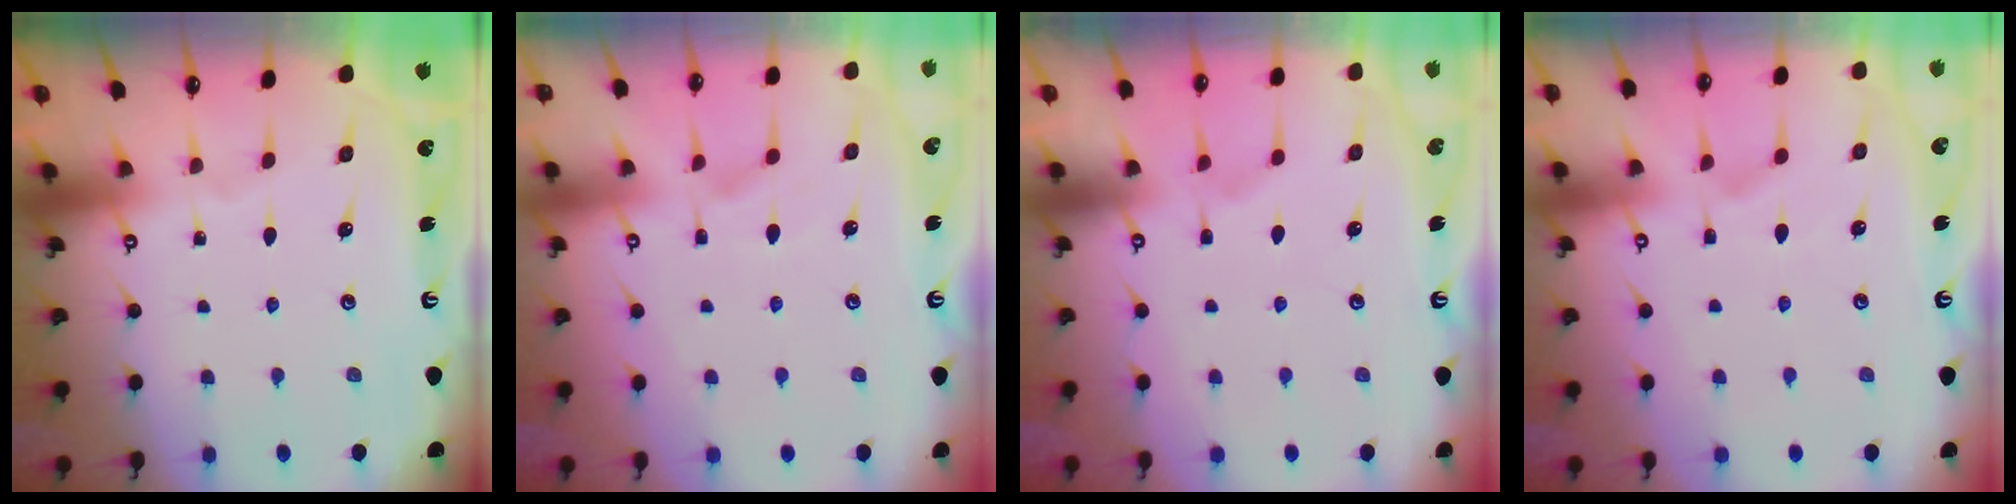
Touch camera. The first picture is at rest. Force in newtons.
{"total": 1.9, "press": 1.4, "slide": 1.3}
{"total": 3.5, "press": 3.3, "slide": 1.0}
{"total": 2.4, "press": 2.1, "slide": 1.2}